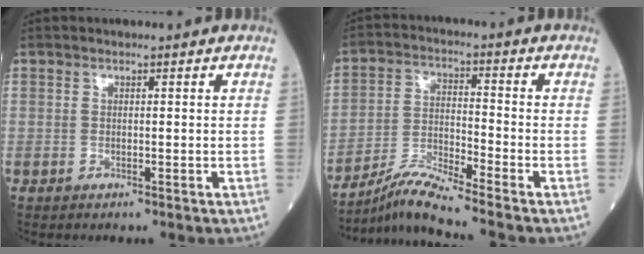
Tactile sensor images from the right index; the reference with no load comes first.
{"total": 7.4, "force": [-6.7, -2.0, 2.3], "torque": [-0.054, -0.017, -0.128]}